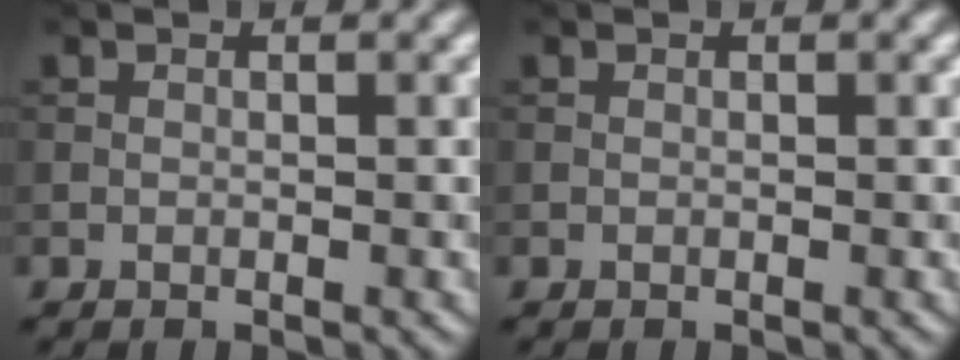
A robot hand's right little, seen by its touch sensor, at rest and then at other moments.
{"total": 0.0}